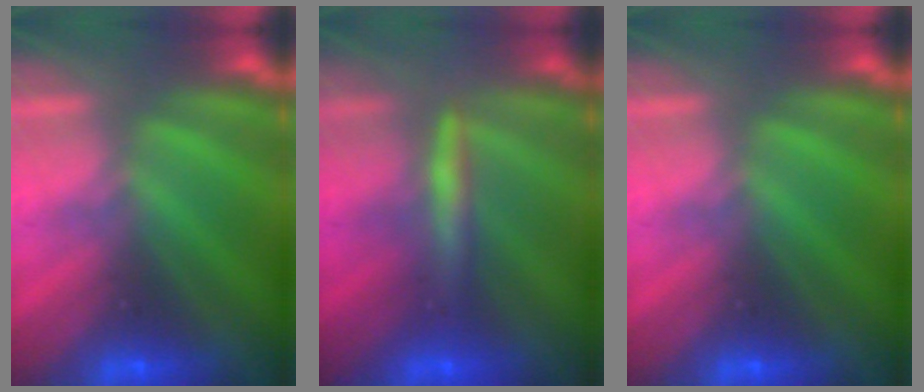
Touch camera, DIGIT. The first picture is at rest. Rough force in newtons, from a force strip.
{"total": 2.5}
{"total": 0.0}